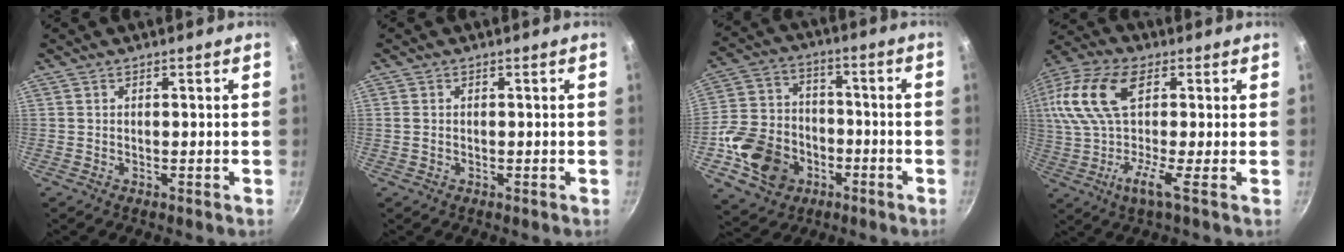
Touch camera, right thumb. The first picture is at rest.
{"total": 1.1, "force": [0.1, 0.9, 0.7], "torque": [-0.014, 0.002, 0.001]}
{"total": 16.3, "force": [-5.5, 12.9, 8.3], "torque": [-0.133, 0.041, -0.091]}
{"total": 19.3, "force": [3.0, 8.5, 17.1], "torque": [-0.358, 0.020, 0.026]}